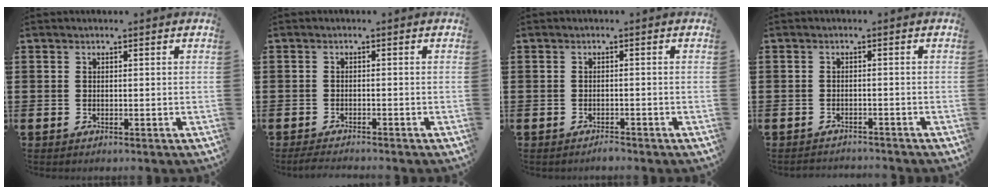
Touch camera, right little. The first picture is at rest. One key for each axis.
{"total": 1.4, "fx": -1.3, "fy": 0.0, "fz": 0.5, "tx": -0.010, "ty": 0.001, "tz": -0.026}
{"total": 1.0, "fx": -1.0, "fy": 0.0, "fz": 0.1, "tx": -0.006, "ty": 0.000, "tz": -0.020}
{"total": 1.3, "fx": -1.3, "fy": 0.0, "fz": -0.1, "tx": -0.002, "ty": 0.002, "tz": -0.028}